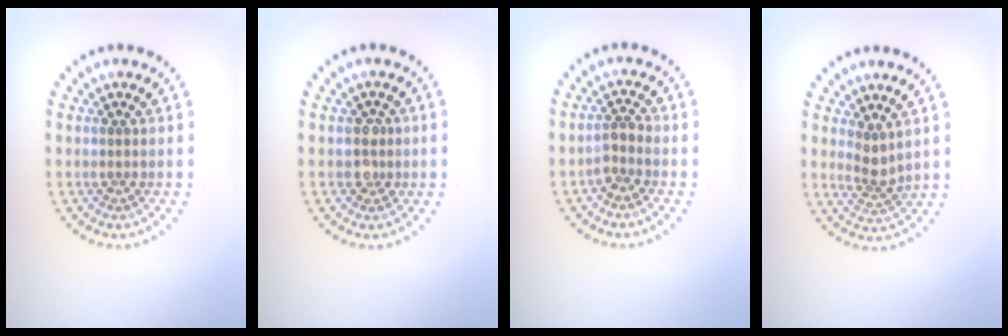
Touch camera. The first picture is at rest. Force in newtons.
{"total": 1.7, "press": 1.5, "slide": 0.7}
{"total": 1.7, "press": 1.3, "slide": 1.1}
{"total": 2.1, "press": 1.6, "slide": 1.3}